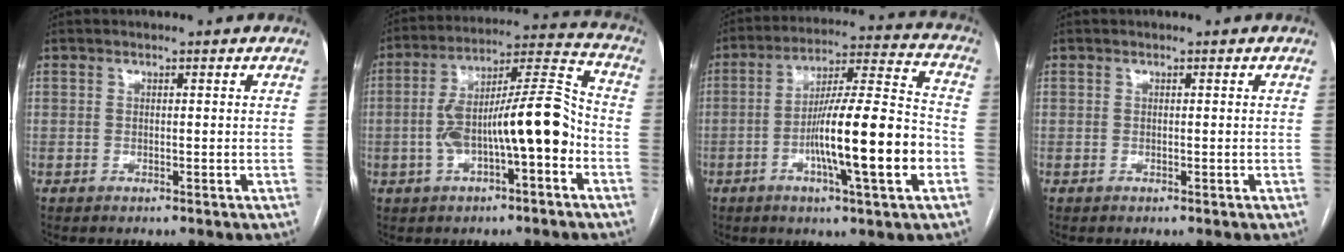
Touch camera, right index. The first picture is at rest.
{"total": 14.6, "force": [-3.3, 3.0, 13.9], "torque": [-0.241, 0.036, -0.049]}
{"total": 16.8, "force": [-4.6, 0.9, 16.2], "torque": [-0.268, 0.004, -0.073]}
{"total": 0.0}